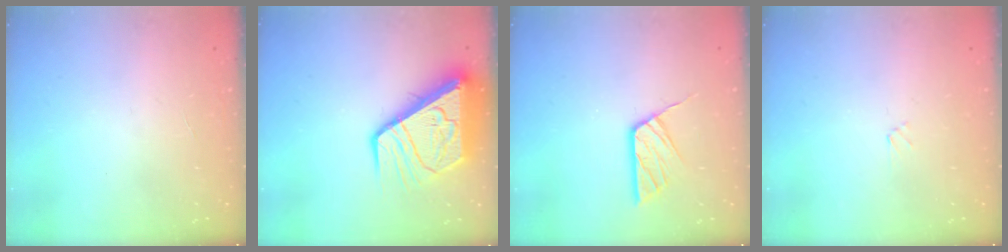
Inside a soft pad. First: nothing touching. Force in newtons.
{"total": 14.4, "press": 14.3, "slide": 1.6}
{"total": 9.9, "press": 9.9, "slide": 0.8}
{"total": 1.9, "press": 1.9, "slide": 0.2}